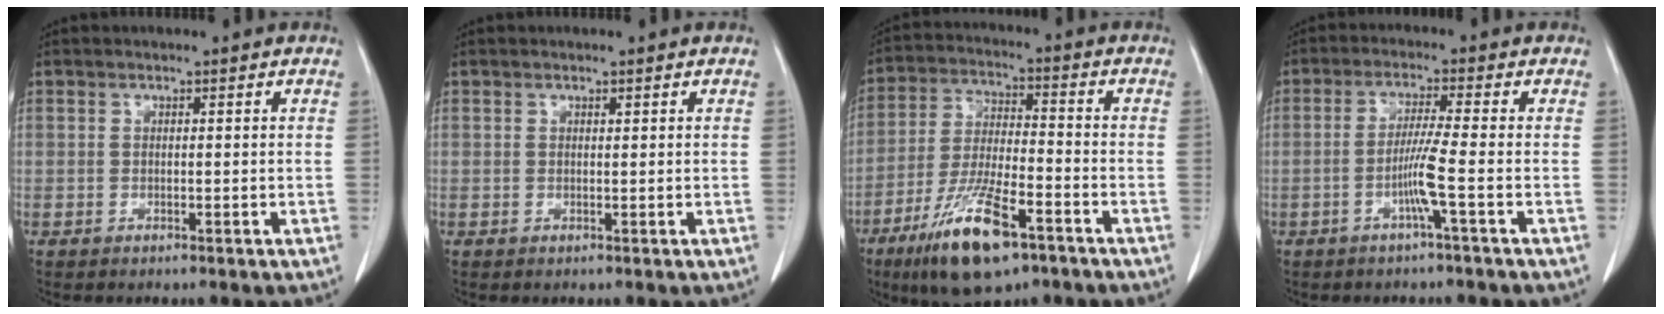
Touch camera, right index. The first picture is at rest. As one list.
[{"total": 0.0}, {"total": 14.0, "force": [-8.2, 3.3, 10.8], "torque": [-0.215, -0.023, -0.143]}, {"total": 4.6, "force": [-1.6, -1.2, 4.2], "torque": [-0.083, 0.000, -0.031]}]